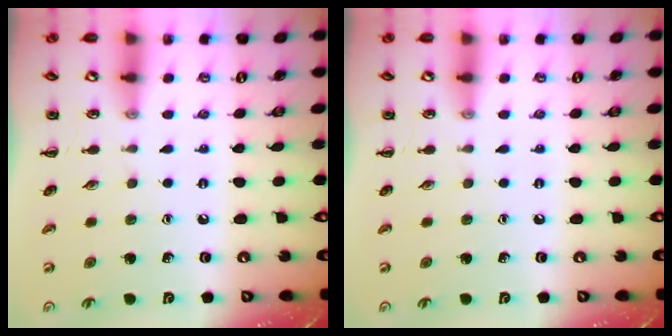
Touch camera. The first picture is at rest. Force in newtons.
{"total": 0.0}